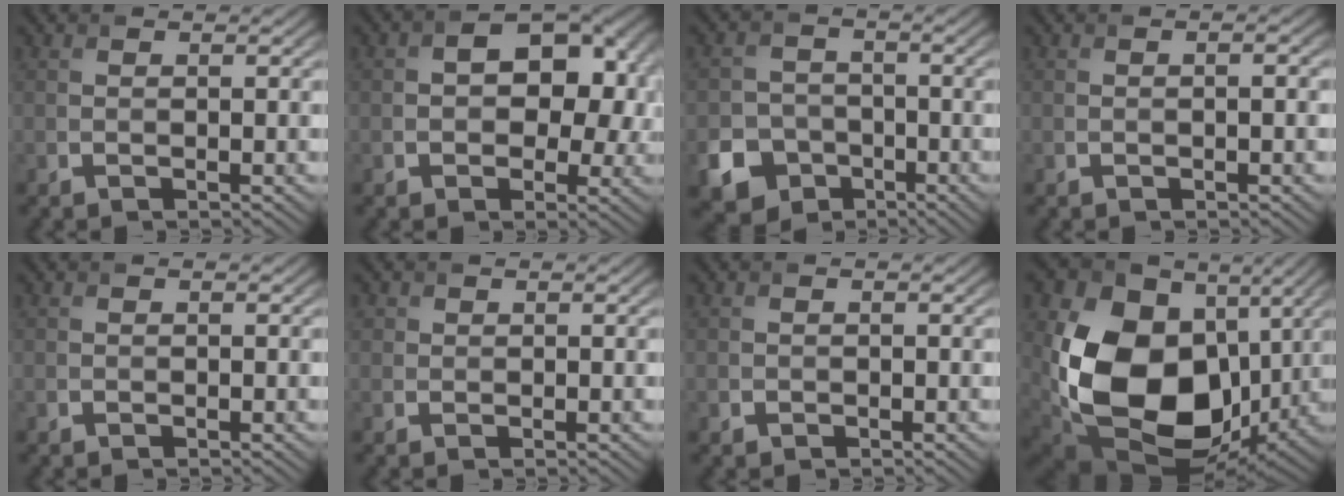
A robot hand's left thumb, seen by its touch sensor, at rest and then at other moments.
{"total": 10.2, "force": [0.3, 6.9, 7.5], "torque": [-0.104, -0.008, 0.007]}
{"total": 9.7, "force": [-5.0, 7.9, 2.7], "torque": [-0.059, -0.034, -0.109]}
{"total": 1.2, "force": [-0.4, 0.4, 1.1], "torque": [-0.016, 0.003, -0.006]}
{"total": 0.0}
{"total": 1.1, "force": [0.4, 1.0, 0.2], "torque": [-0.005, -0.002, 0.005]}
{"total": 0.8, "force": [-0.4, 0.6, 0.0], "torque": [-0.002, -0.004, -0.014]}
{"total": 20.0, "force": [0.0, 14.5, 13.8], "torque": [-0.322, -0.030, 0.007]}